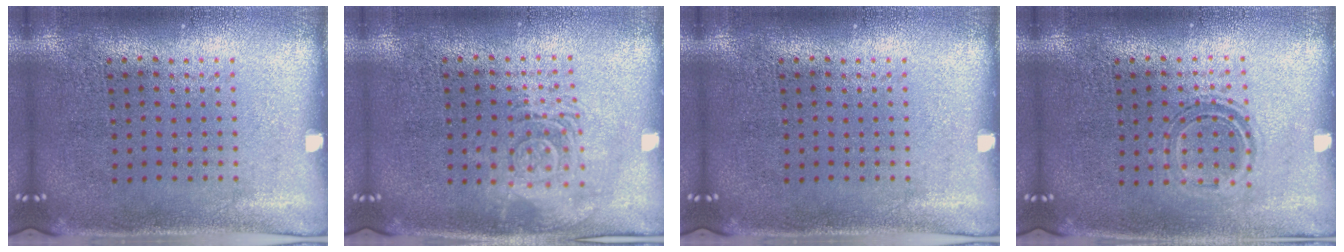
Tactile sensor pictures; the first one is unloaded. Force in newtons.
{"total": 2.8, "press": 2.8, "slide": 0.5}
{"total": 0.0}
{"total": 1.2, "press": 0.9, "slide": 0.7}